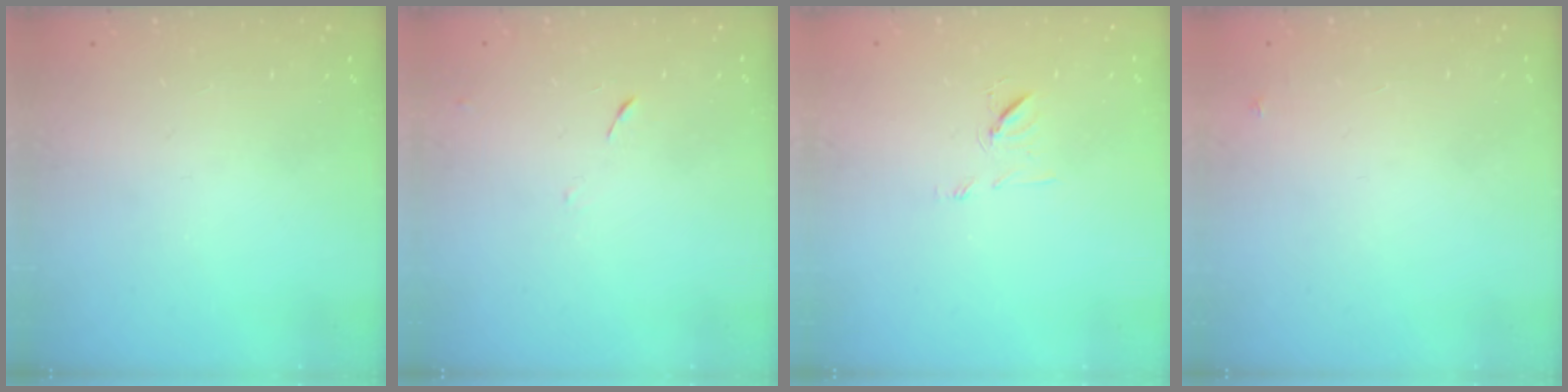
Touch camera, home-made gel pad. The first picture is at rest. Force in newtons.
{"total": 6.3, "press": 6.2, "slide": 0.6}
{"total": 7.2, "press": 7.2, "slide": 0.8}
{"total": 3.4, "press": 3.3, "slide": 0.4}